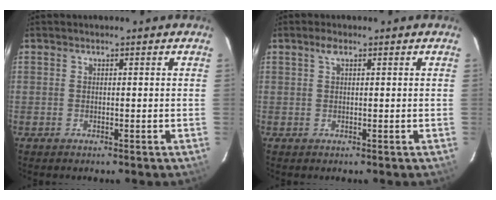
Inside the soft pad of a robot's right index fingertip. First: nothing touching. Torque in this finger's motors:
{"motor_torque": [0.12, 0.00, 0.02, 0.03]}